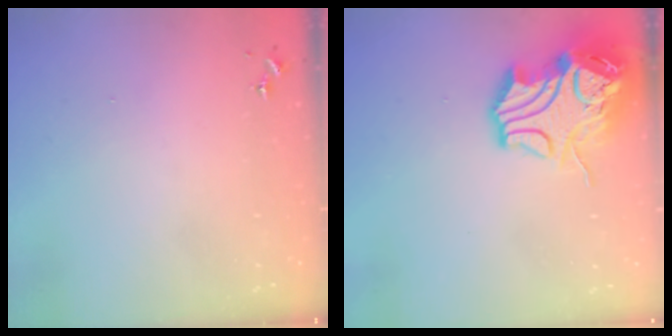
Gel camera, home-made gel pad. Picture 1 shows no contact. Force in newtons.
{"total": 17.6, "press": 17.4, "slide": 2.5}